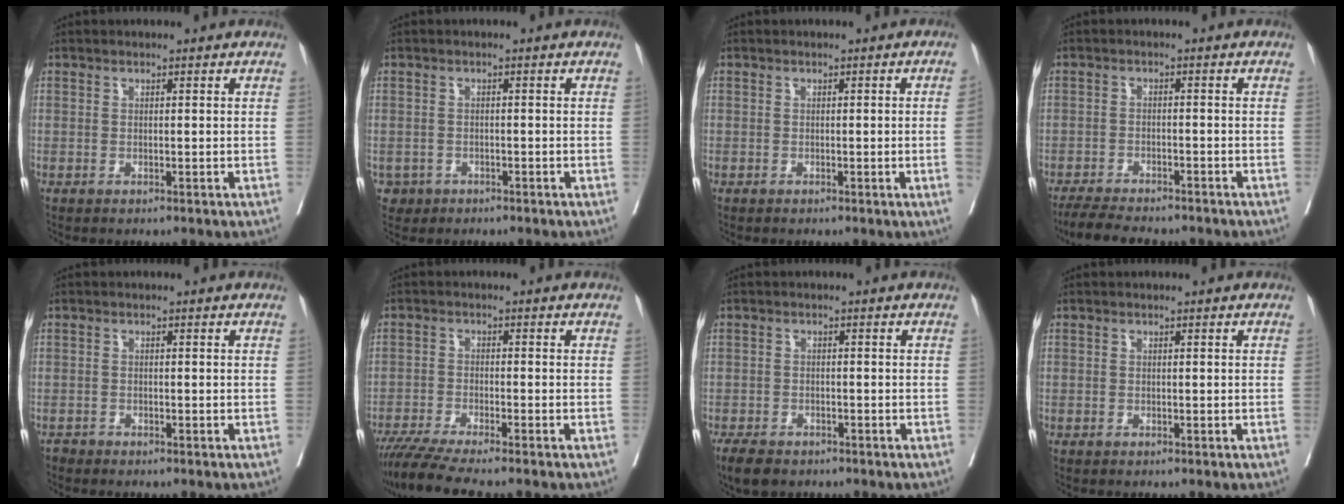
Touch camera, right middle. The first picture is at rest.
{"total": 2.3, "force": [-1.3, 1.9, 0.0], "torque": [-0.001, 0.007, -0.021]}
{"total": 1.7, "force": [-0.2, -0.5, 1.6], "torque": [-0.017, -0.002, 0.000]}
{"total": 8.7, "force": [-7.8, 1.6, 3.6], "torque": [-0.056, -0.016, -0.119]}
{"total": 0.7, "force": [-0.7, 0.1, -0.2], "torque": [-0.001, -0.003, -0.016]}
{"total": 7.5, "force": [-6.5, -0.7, 3.8], "torque": [-0.055, -0.022, -0.110]}
{"total": 4.7, "force": [-3.7, 2.1, 2.1], "torque": [-0.035, -0.006, -0.057]}
{"total": 0.0}